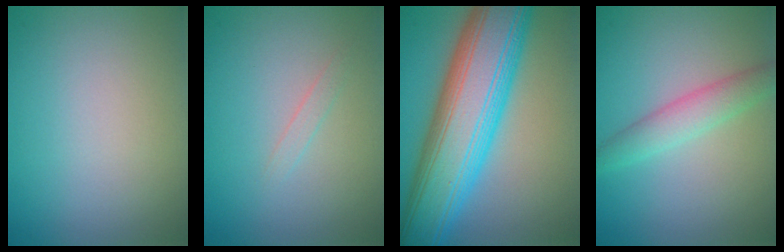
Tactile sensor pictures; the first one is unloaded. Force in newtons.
{"total": 0.8, "press": 0.8, "slide": 0.0}
{"total": 13.4, "press": 13.4, "slide": 0.2}
{"total": 2.8, "press": 2.8, "slide": 0.2}